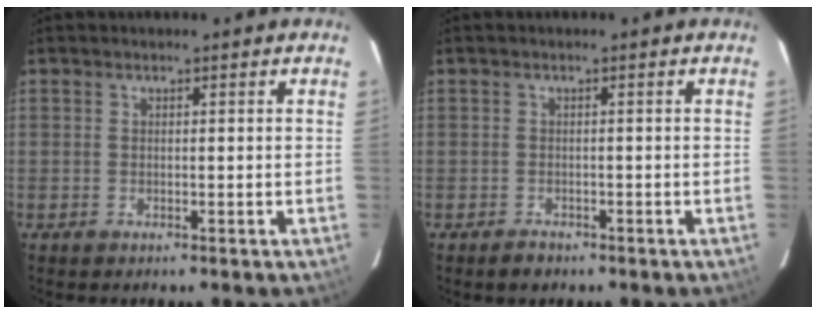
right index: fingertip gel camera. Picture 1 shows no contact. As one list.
[{"total": 1.8, "force": [-1.3, 1.2, 0.4], "torque": [-0.009, 0.000, -0.018]}]